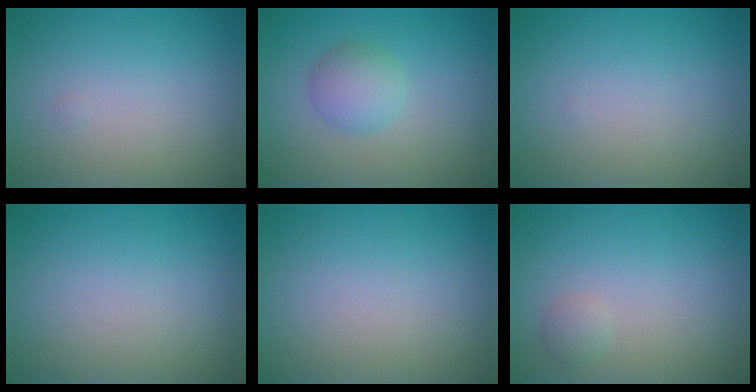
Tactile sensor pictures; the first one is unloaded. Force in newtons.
{"total": 2.6, "press": 2.6, "slide": 0.1}
{"total": 0.0}
{"total": 0.0}
{"total": 0.0}
{"total": 1.0, "press": 1.0, "slide": 0.1}